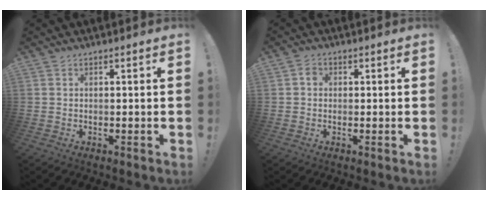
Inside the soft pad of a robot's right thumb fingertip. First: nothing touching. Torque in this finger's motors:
{"motor_torque": [-0.39, -0.04, 0.05, 0.22, 0.10]}